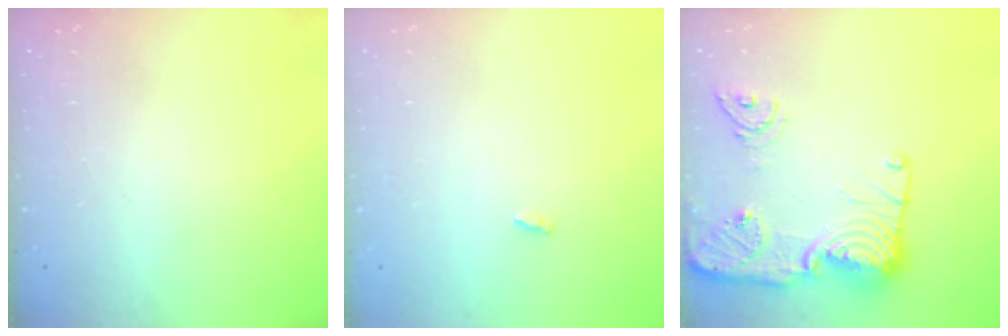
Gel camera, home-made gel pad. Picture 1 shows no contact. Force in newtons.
{"total": 1.9, "press": 1.9, "slide": 0.2}
{"total": 18.5, "press": 18.4, "slide": 2.0}